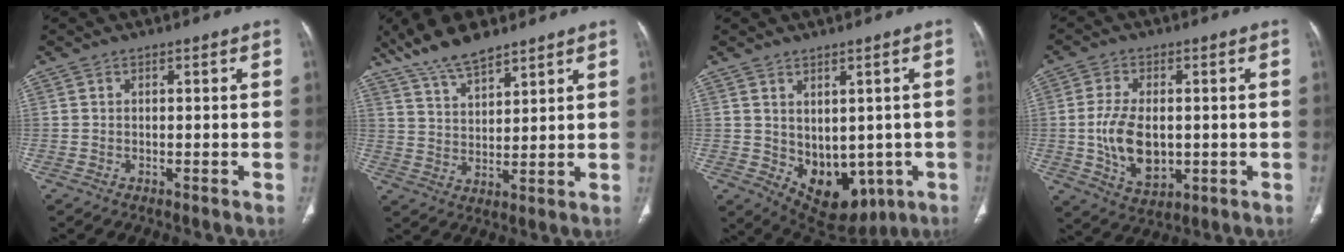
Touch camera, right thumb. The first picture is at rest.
{"total": 10.2, "force": [8.0, 3.3, 5.3], "torque": [-0.084, -0.038, 0.156]}
{"total": 11.6, "force": [-1.9, 8.0, 8.1], "torque": [-0.079, -0.003, 0.006]}
{"total": 10.6, "force": [-0.6, 6.5, 8.4], "torque": [-0.144, -0.009, -0.001]}